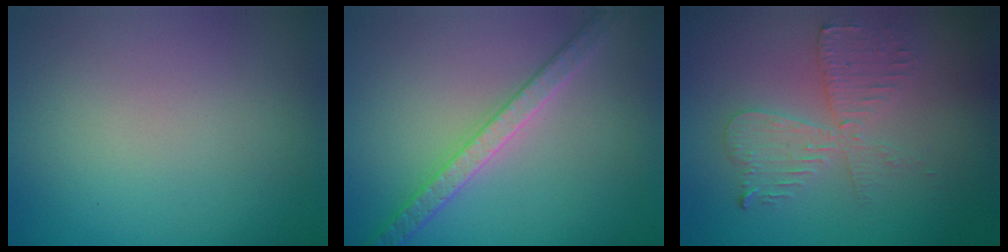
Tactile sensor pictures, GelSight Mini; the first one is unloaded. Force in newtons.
{"total": 3.4, "press": 3.4, "slide": 0.6}
{"total": 4.1, "press": 3.5, "slide": 2.1}